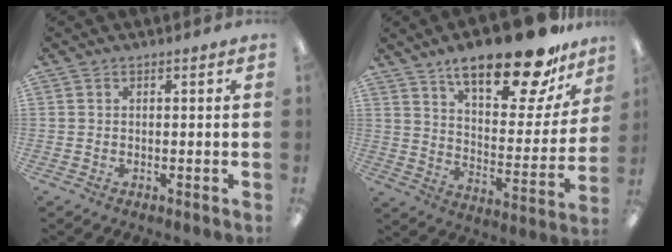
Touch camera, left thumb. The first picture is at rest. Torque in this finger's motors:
{"motor_torque": [0.45, 0.50, 1.51, -1.27, 0.09]}